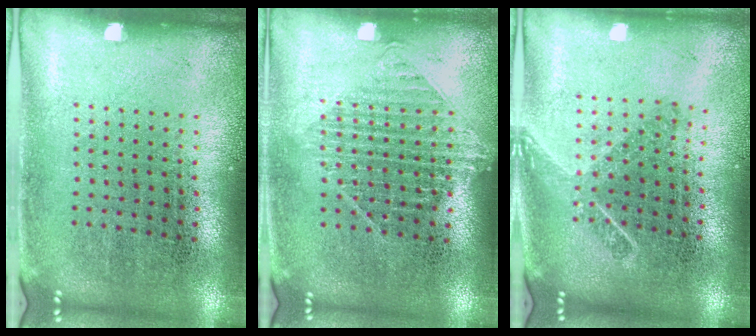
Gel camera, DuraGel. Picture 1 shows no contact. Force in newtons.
{"total": 1.0, "press": 1.0, "slide": 0.4}
{"total": 1.7, "press": 1.3, "slide": 1.1}